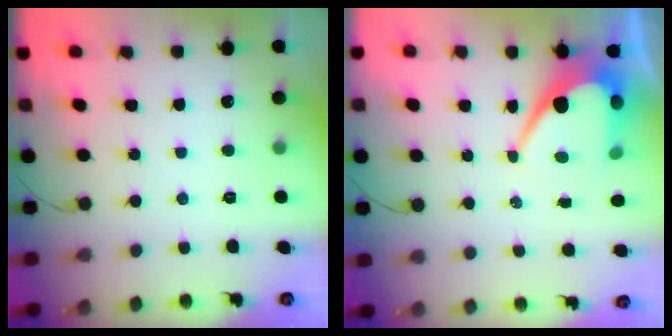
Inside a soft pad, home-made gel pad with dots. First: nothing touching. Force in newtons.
{"total": 10.7, "press": 10.7, "slide": 0.8}